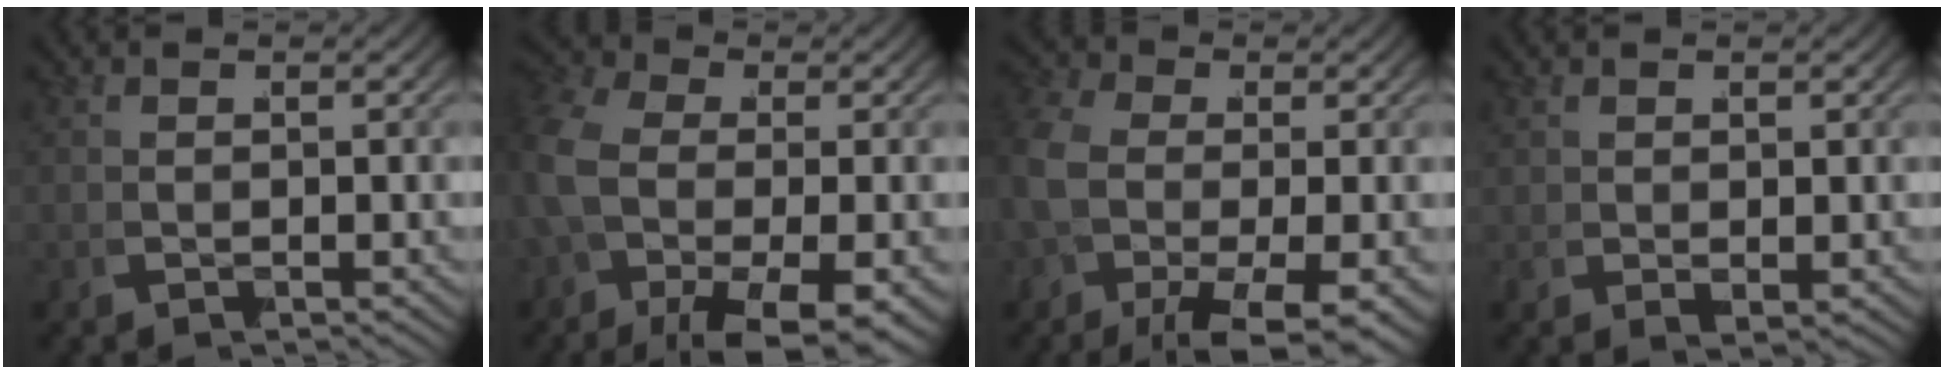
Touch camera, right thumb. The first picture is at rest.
{"total": 7.4, "force": [-2.4, 4.0, 5.7], "torque": [-0.128, -0.032, -0.024]}
{"total": 6.5, "force": [-2.2, 3.7, 4.9], "torque": [-0.113, -0.026, -0.024]}
{"total": 0.9, "force": [0.9, 0.0, 0.0], "torque": [-0.001, -0.006, 0.022]}